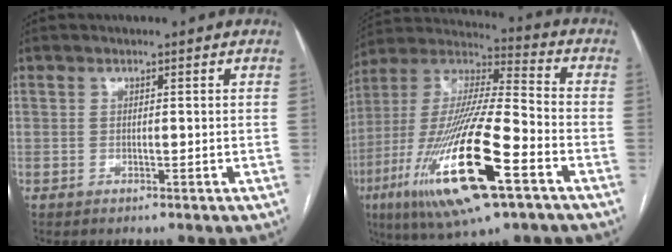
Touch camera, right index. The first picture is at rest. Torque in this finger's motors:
{"motor_torque": [1.44, -0.70, 0.37, 0.10]}